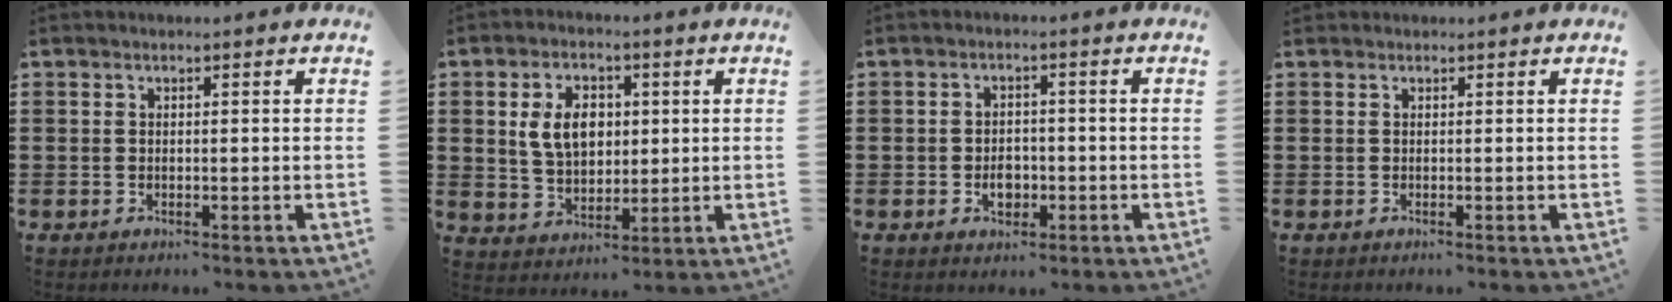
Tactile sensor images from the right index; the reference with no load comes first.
{"total": 6.9, "force": [1.4, 4.7, 4.9], "torque": [-0.114, 0.008, 0.017]}
{"total": 3.2, "force": [-1.0, 2.2, 2.0], "torque": [-0.025, -0.003, -0.023]}
{"total": 0.0}